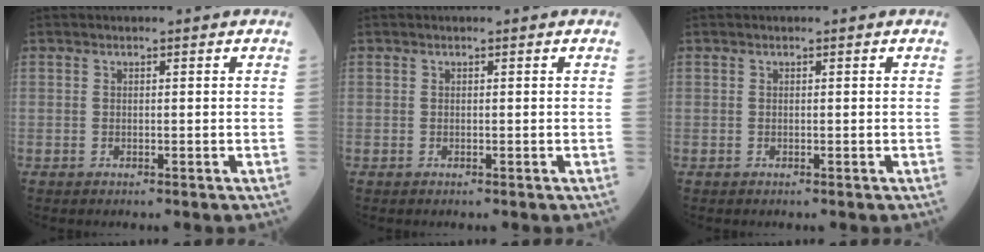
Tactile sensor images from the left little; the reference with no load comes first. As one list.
[{"total": 0.0}, {"total": 0.0}]